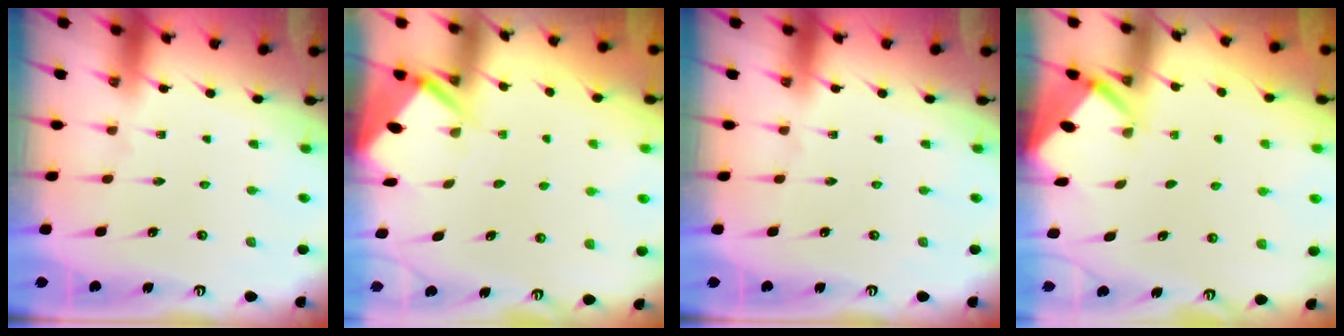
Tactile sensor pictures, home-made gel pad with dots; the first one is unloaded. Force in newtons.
{"total": 3.5, "press": 3.5, "slide": 0.3}
{"total": 0.0}
{"total": 2.3, "press": 2.3, "slide": 0.1}